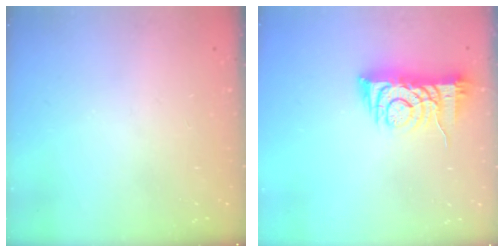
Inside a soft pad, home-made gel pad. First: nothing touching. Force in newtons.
{"total": 8.3, "press": 8.2, "slide": 1.3}